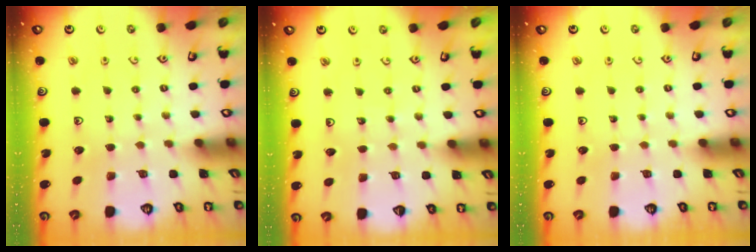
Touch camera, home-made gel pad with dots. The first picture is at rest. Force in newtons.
{"total": 2.7, "press": 2.7, "slide": 0.3}
{"total": 0.0}